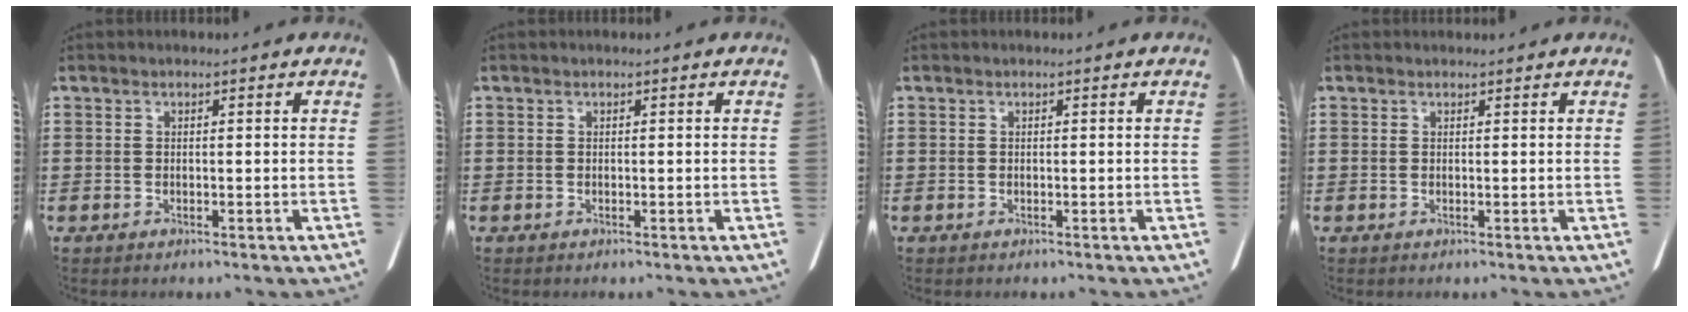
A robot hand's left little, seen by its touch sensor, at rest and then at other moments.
{"total": 0.0}
{"total": 0.0}
{"total": 0.0}